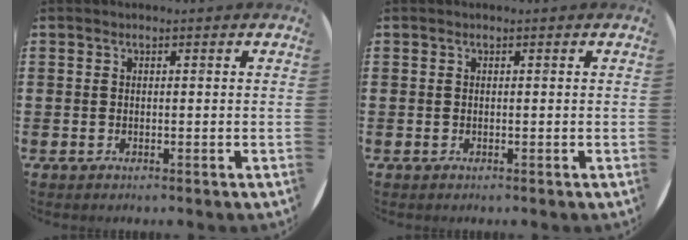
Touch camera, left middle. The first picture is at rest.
{"total": 0.0}